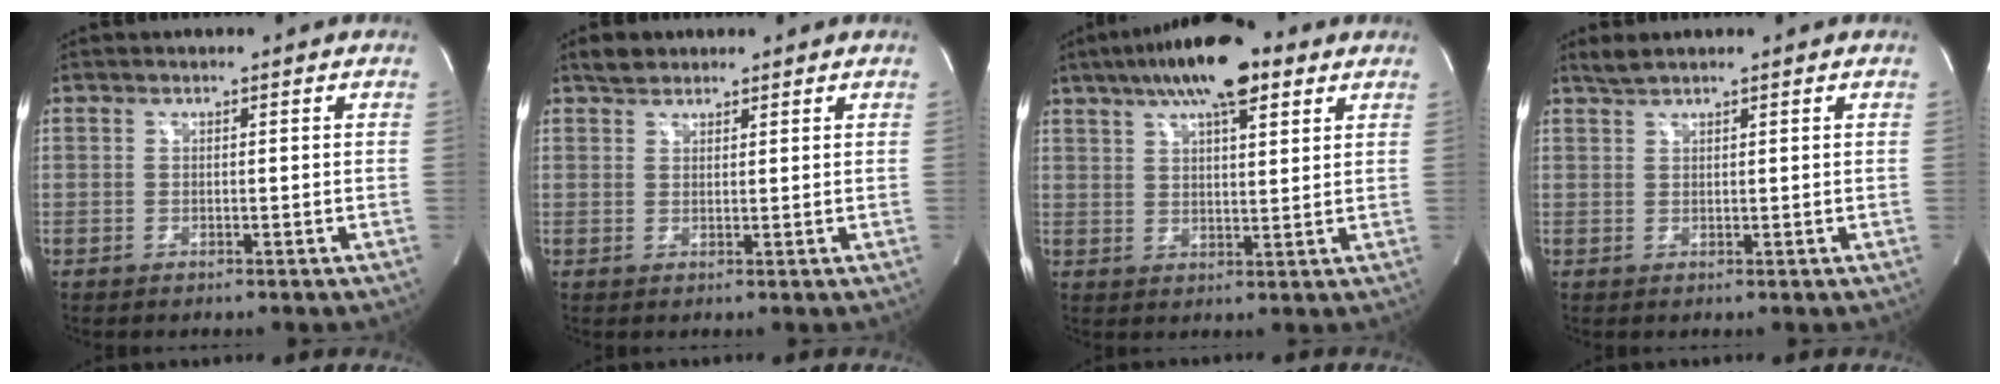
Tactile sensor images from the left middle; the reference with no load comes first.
{"total": 2.4, "force": [2.0, 1.3, 0.5], "torque": [-0.012, 0.012, 0.033]}
{"total": 12.8, "force": [8.0, 3.5, 9.4], "torque": [-0.167, 0.030, 0.133]}
{"total": 1.7, "force": [1.6, 0.0, 0.7], "torque": [-0.017, 0.012, 0.036]}